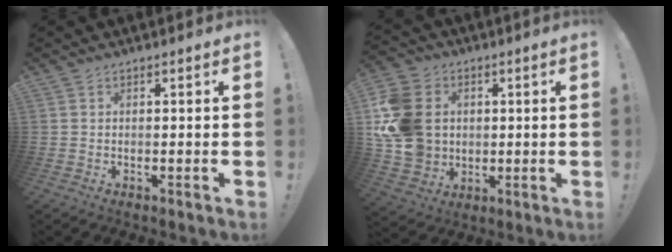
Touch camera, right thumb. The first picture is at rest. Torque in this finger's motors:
{"motor_torque": [1.19, 1.23, 0.84, 0.49, 0.31]}